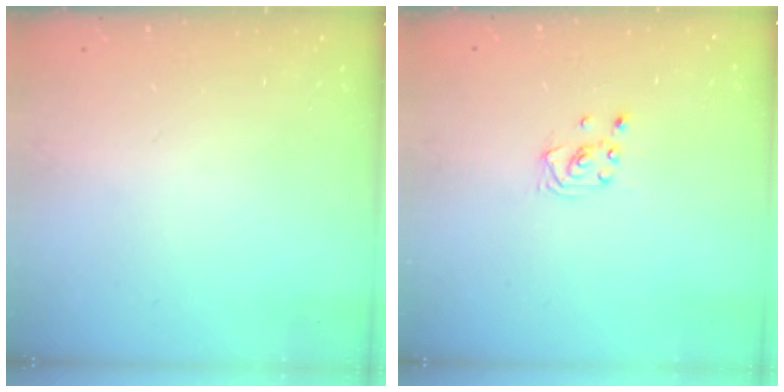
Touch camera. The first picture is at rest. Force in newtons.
{"total": 2.0, "press": 2.0, "slide": 0.1}